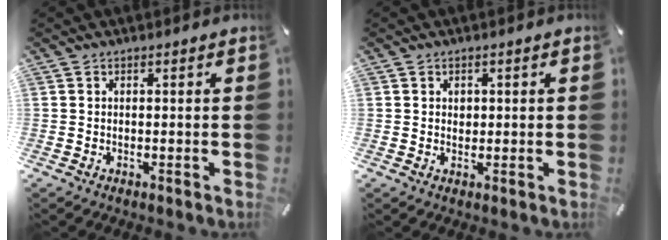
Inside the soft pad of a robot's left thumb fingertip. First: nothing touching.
{"total": 1.5, "force": [0.3, 1.4, 0.4], "torque": [0.007, -0.002, 0.001]}